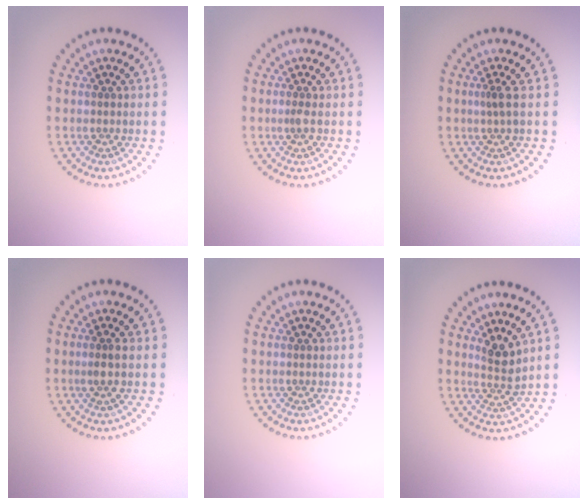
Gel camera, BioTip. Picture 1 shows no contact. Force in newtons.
{"total": 0.7, "press": 0.5, "slide": 0.5}
{"total": 0.8, "press": 0.5, "slide": 0.7}
{"total": 1.6, "press": 1.3, "slide": 0.9}
{"total": 0.0}
{"total": 2.4, "press": 1.8, "slide": 1.5}